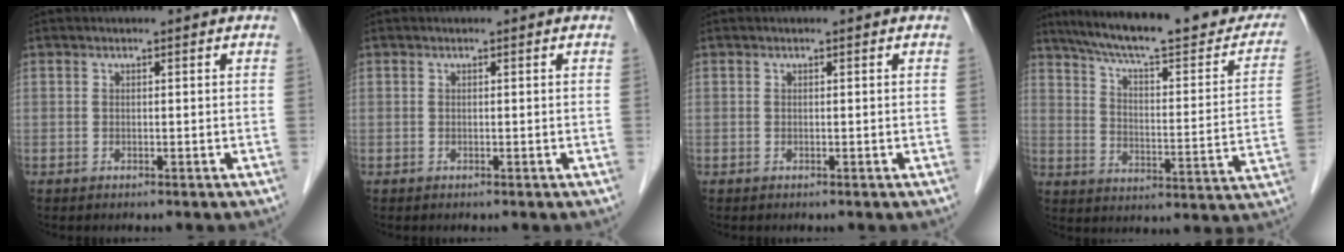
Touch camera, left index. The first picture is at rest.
{"total": 0.0}
{"total": 0.0}
{"total": 26.1, "force": [21.8, 4.3, 13.7], "torque": [-0.202, -0.024, 0.285]}